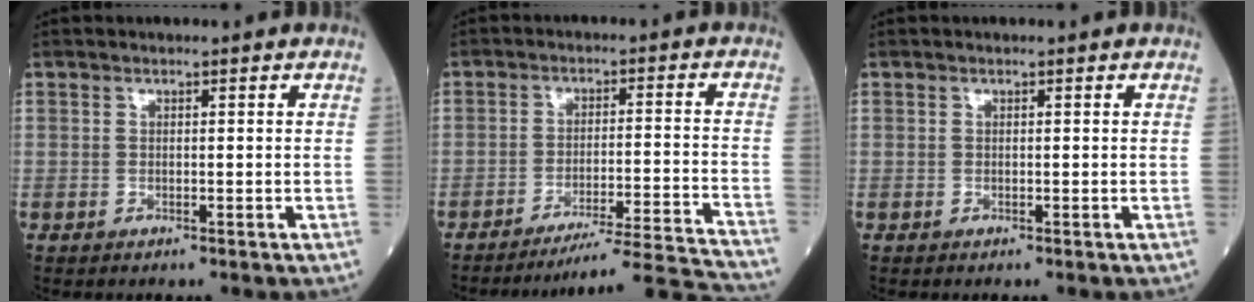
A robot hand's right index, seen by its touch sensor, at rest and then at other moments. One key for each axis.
{"total": 16.7, "fx": -16.0, "fy": -3.2, "fz": 3.7, "tx": -0.028, "ty": -0.016, "tz": -0.224}
{"total": 0.0}